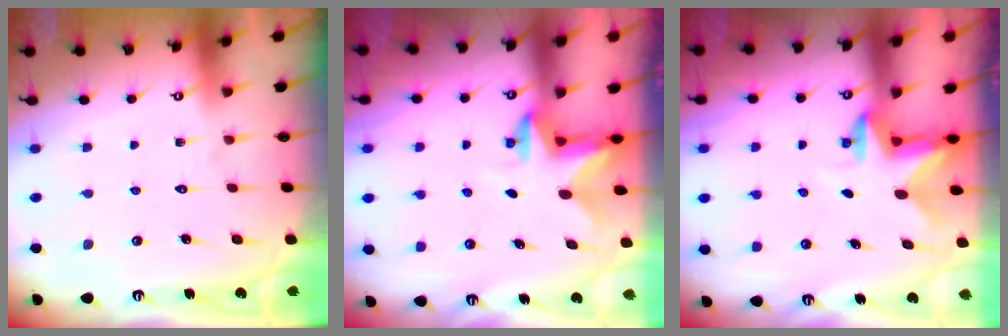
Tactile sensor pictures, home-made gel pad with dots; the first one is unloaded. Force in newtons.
{"total": 2.8, "press": 2.8, "slide": 0.6}
{"total": 2.6, "press": 2.6, "slide": 0.6}